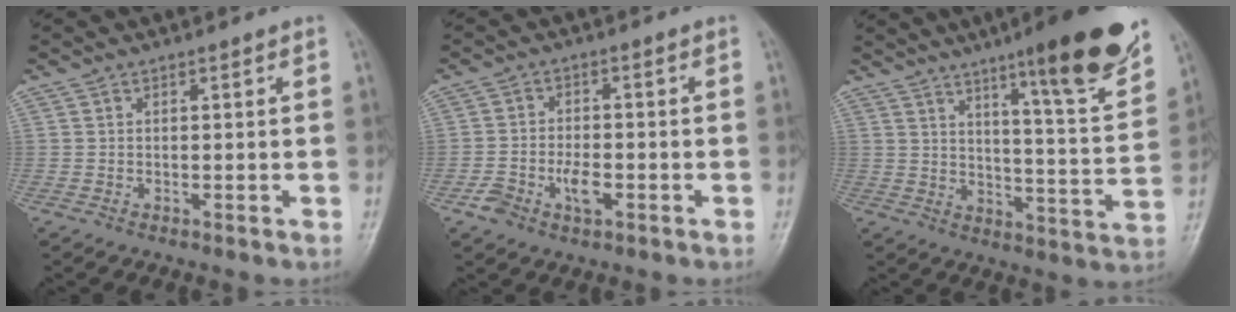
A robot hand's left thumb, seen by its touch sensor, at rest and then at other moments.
{"total": 5.8, "force": [-2.4, 3.3, 4.1], "torque": [-0.076, 0.017, -0.041]}
{"total": 18.0, "force": [11.4, 2.1, 13.7], "torque": [-0.170, -0.063, 0.167]}